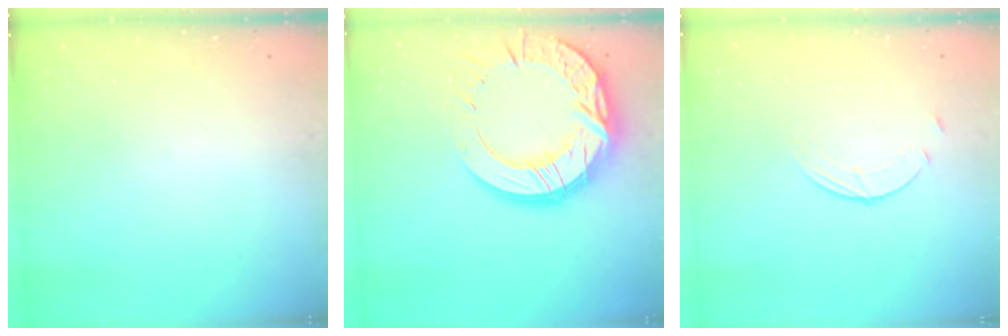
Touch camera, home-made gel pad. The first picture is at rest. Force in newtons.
{"total": 22.7, "press": 22.7, "slide": 1.8}
{"total": 0.9, "press": 0.9, "slide": 0.2}